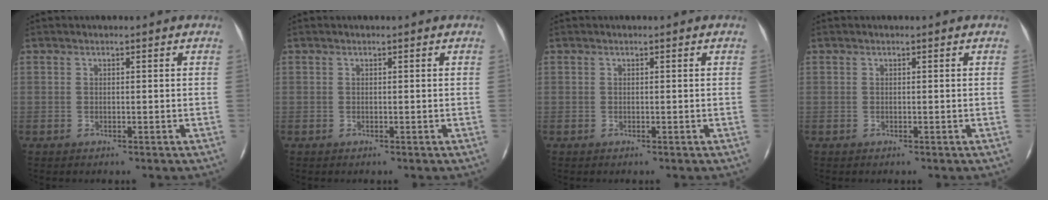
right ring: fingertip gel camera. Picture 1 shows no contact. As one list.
[{"total": 0.0}, {"total": 0.0}, {"total": 0.0}]